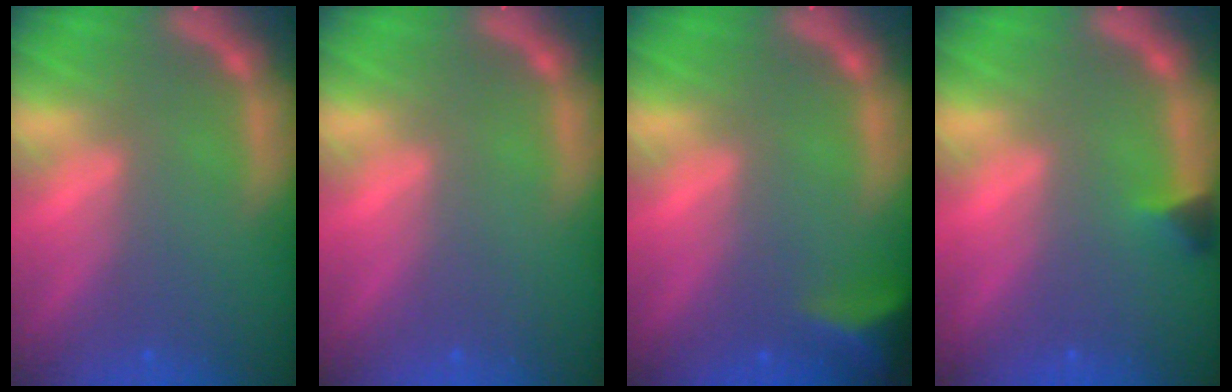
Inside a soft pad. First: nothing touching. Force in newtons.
{"total": 0.0}
{"total": 4.5}
{"total": 1.4}